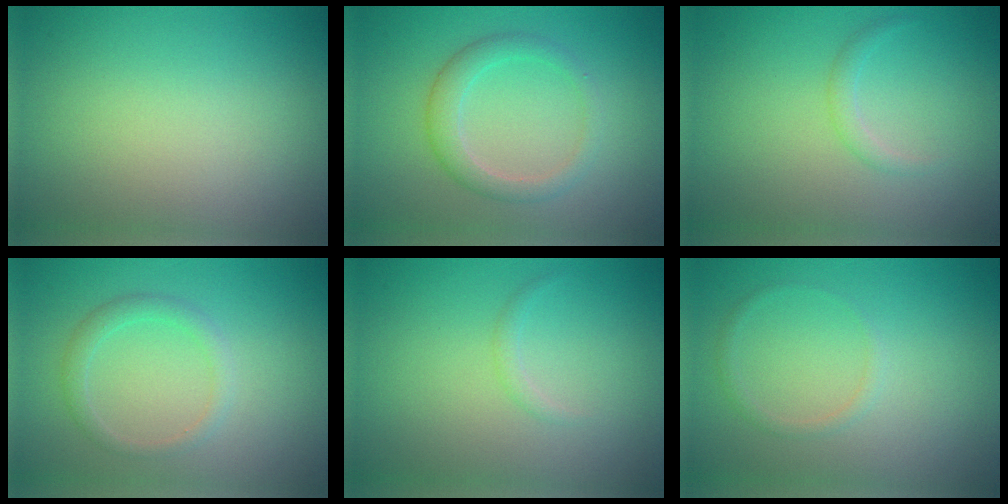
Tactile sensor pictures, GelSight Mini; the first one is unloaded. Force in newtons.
{"total": 2.7, "press": 2.7, "slide": 0.2}
{"total": 1.0, "press": 1.0, "slide": 0.1}
{"total": 1.7, "press": 1.7, "slide": 0.2}
{"total": 0.7, "press": 0.7, "slide": 0.0}
{"total": 0.9, "press": 0.9, "slide": 0.1}